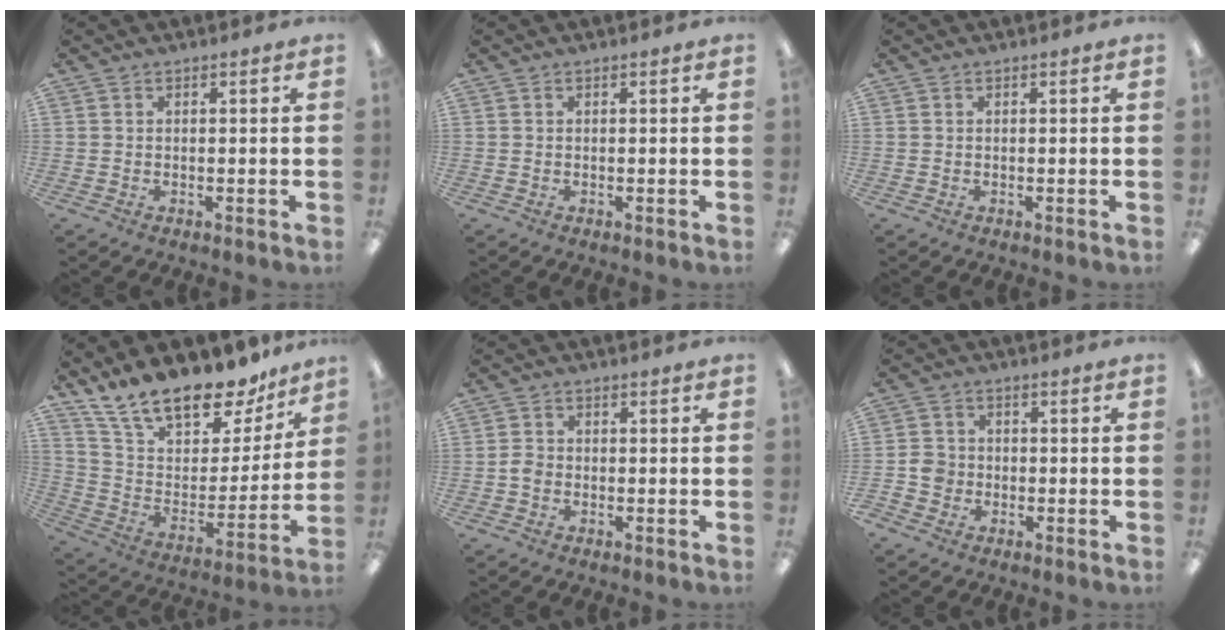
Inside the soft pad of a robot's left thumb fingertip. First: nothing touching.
{"total": 0.0}
{"total": 0.0}
{"total": 19.2, "force": [15.8, 7.5, 8.0], "torque": [-0.140, -0.117, 0.279]}
{"total": 2.1, "force": [-0.7, 1.7, 1.1], "torque": [-0.020, 0.006, -0.015]}
{"total": 4.3, "force": [-1.5, 3.8, 1.3], "torque": [-0.022, 0.010, -0.026]}